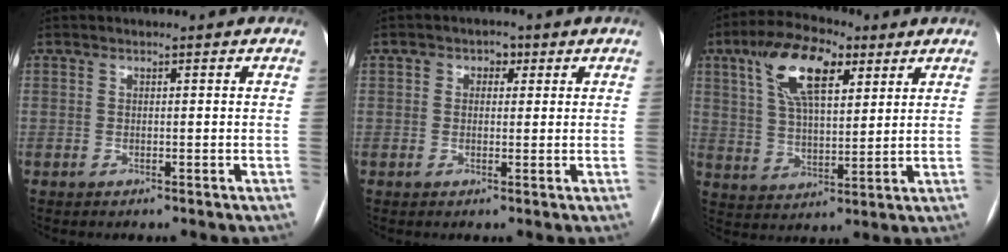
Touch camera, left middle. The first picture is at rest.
{"total": 2.3, "force": [0.8, 1.7, 1.4], "torque": [-0.019, 0.012, 0.010]}
{"total": 13.1, "force": [6.3, 5.2, 10.3], "torque": [-0.197, 0.028, 0.113]}